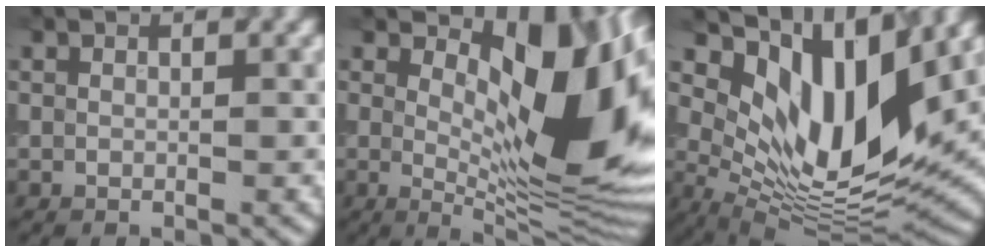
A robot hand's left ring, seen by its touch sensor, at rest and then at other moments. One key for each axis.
{"total": 12.1, "fx": 2.6, "fy": 5.2, "fz": 10.6, "tx": -0.137, "ty": -0.005, "tz": 0.045}
{"total": 11.4, "fx": 5.1, "fy": 4.7, "fz": 9.0, "tx": -0.149, "ty": -0.014, "tz": 0.102}